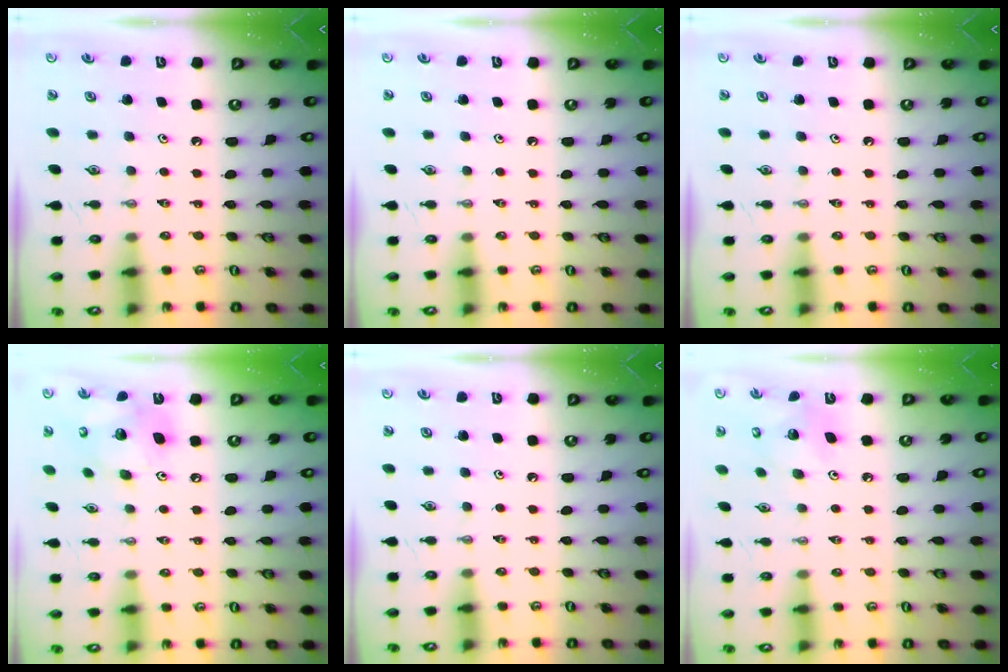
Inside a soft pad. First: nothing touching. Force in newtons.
{"total": 0.0}
{"total": 0.0}
{"total": 16.8, "press": 16.4, "slide": 3.3}
{"total": 0.0}
{"total": 7.8, "press": 7.8, "slide": 0.2}